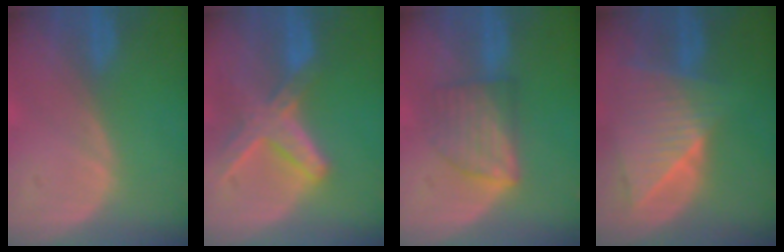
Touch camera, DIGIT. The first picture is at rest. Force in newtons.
{"total": 8.2, "press": 7.1, "slide": 4.1}
{"total": 6.0, "press": 6.0, "slide": 0.7}
{"total": 9.2, "press": 8.2, "slide": 4.2}